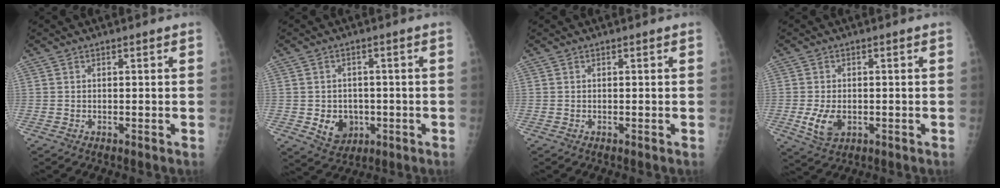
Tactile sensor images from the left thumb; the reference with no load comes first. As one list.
[{"total": 6.5, "force": [-1.3, 5.4, 3.2], "torque": [-0.024, 0.004, -0.009]}, {"total": 0.0}, {"total": 5.6, "force": [-1.2, 3.6, 4.1], "torque": [-0.077, -0.006, -0.014]}]